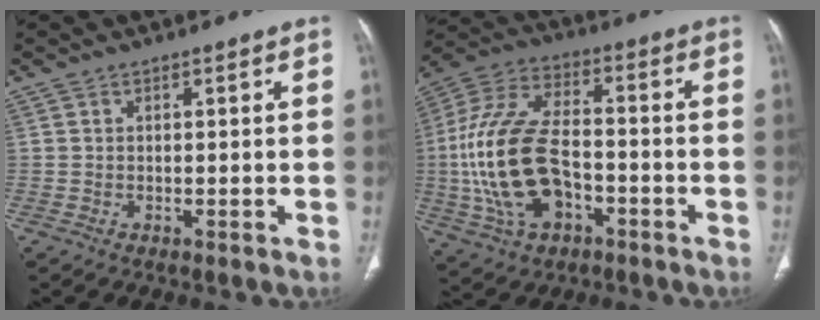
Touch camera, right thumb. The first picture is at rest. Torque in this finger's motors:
{"motor_torque": [2.83, 2.18, 2.53, -0.24, 0.86]}